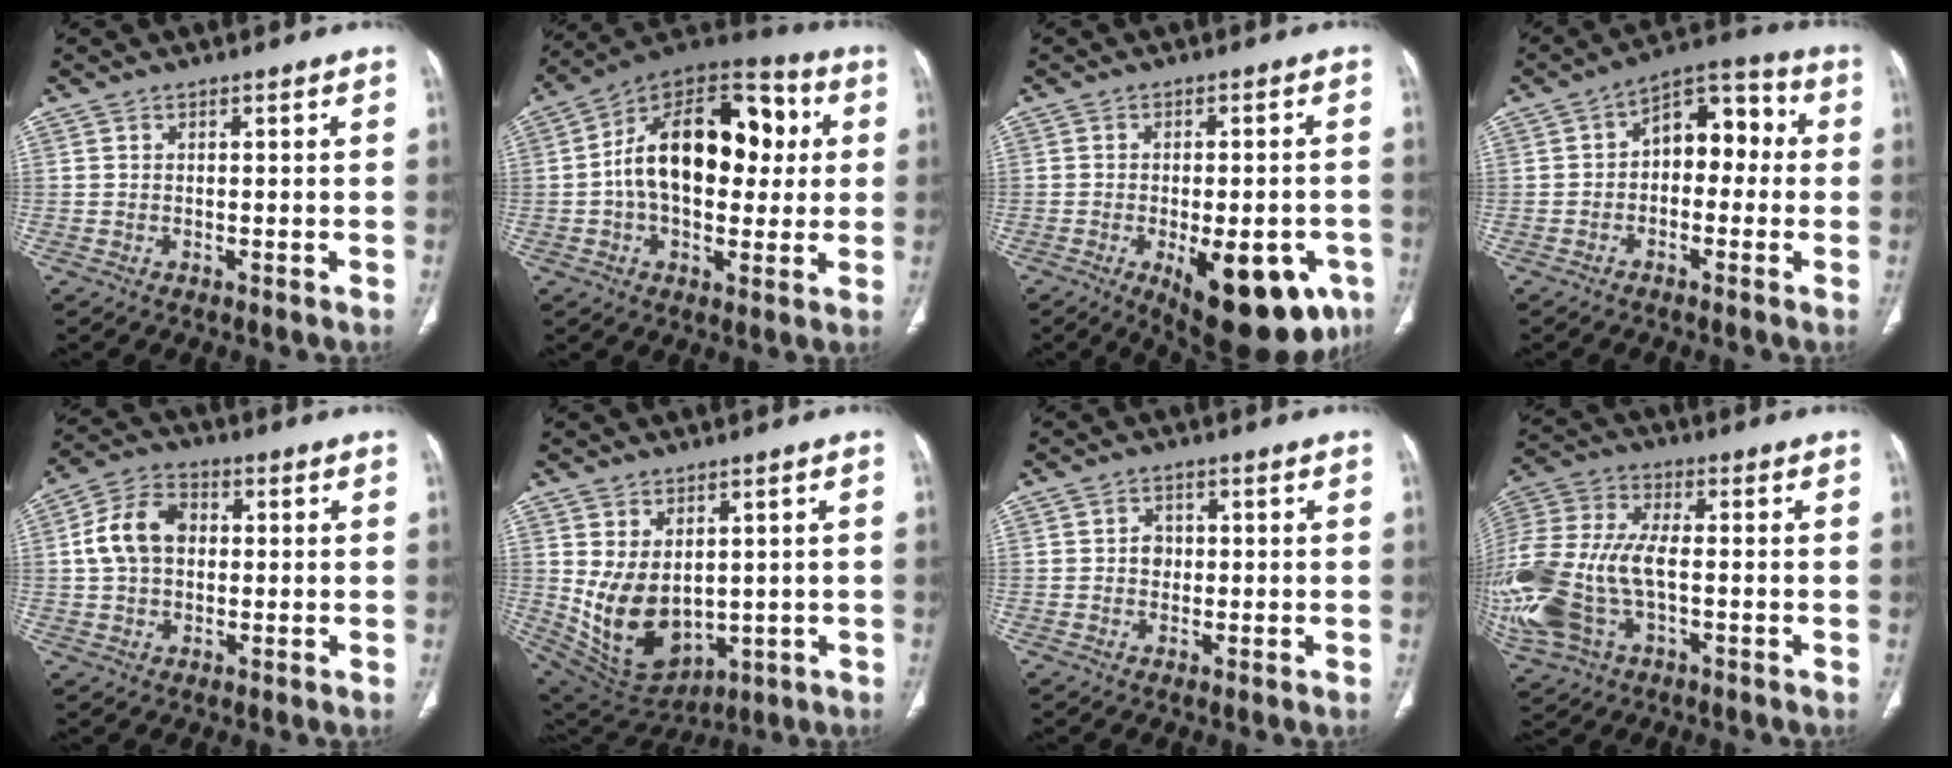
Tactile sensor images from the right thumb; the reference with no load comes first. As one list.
[{"total": 22.6, "force": [2.3, 13.9, 17.7], "torque": [-0.246, 0.028, 0.026]}, {"total": 18.6, "force": [-7.7, 8.0, 15.0], "torque": [-0.139, 0.005, -0.086]}, {"total": 9.8, "force": [-0.1, 6.4, 7.4], "torque": [-0.063, 0.041, -0.018]}, {"total": 9.7, "force": [1.0, 7.0, 6.5], "torque": [-0.116, 0.022, 0.012]}, {"total": 12.5, "force": [0.6, 8.5, 9.1], "torque": [-0.144, -0.019, 0.052]}, {"total": 2.4, "force": [0.1, 2.1, 1.2], "torque": [-0.005, 0.006, -0.001]}, {"total": 23.8, "force": [-3.9, 13.9, 18.9], "torque": [-0.479, 0.003, -0.058]}]